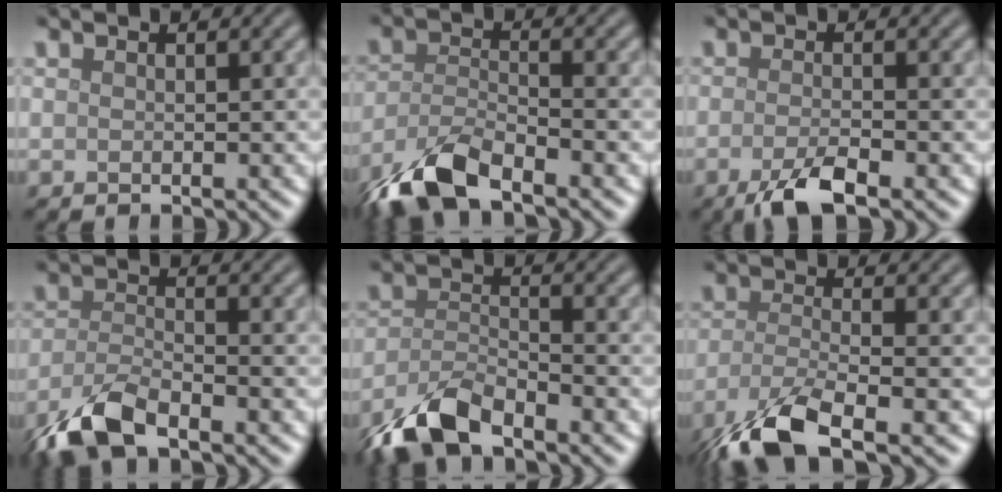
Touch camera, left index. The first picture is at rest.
{"total": 6.5, "force": [-4.8, 2.1, 3.8], "torque": [-0.077, -0.006, -0.101]}
{"total": 3.5, "force": [-2.1, 0.9, 2.8], "torque": [-0.054, -0.002, -0.045]}
{"total": 5.5, "force": [-4.0, 1.7, 3.3], "torque": [-0.073, -0.012, -0.087]}
{"total": 5.7, "force": [-4.5, 1.8, 3.0], "torque": [-0.058, -0.004, -0.097]}
{"total": 7.0, "force": [-4.4, 2.1, 5.1], "torque": [-0.105, -0.014, -0.092]}